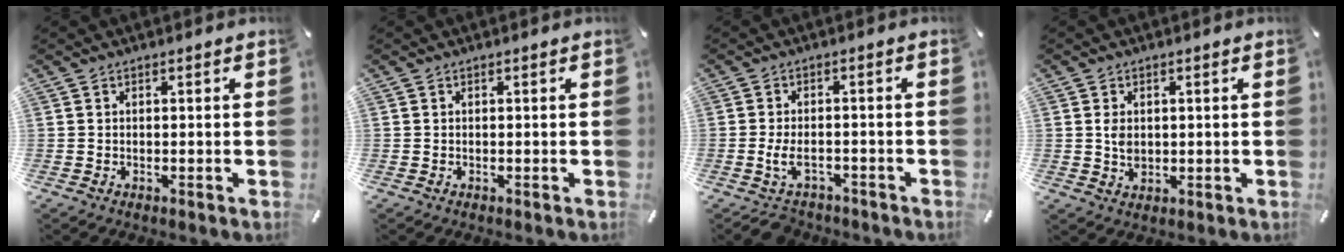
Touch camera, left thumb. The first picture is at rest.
{"total": 0.0}
{"total": 5.4, "force": [-2.6, 3.1, 3.6], "torque": [-0.076, 0.010, -0.049]}
{"total": 3.4, "force": [0.3, 2.5, 2.3], "torque": [-0.054, -0.004, -0.001]}